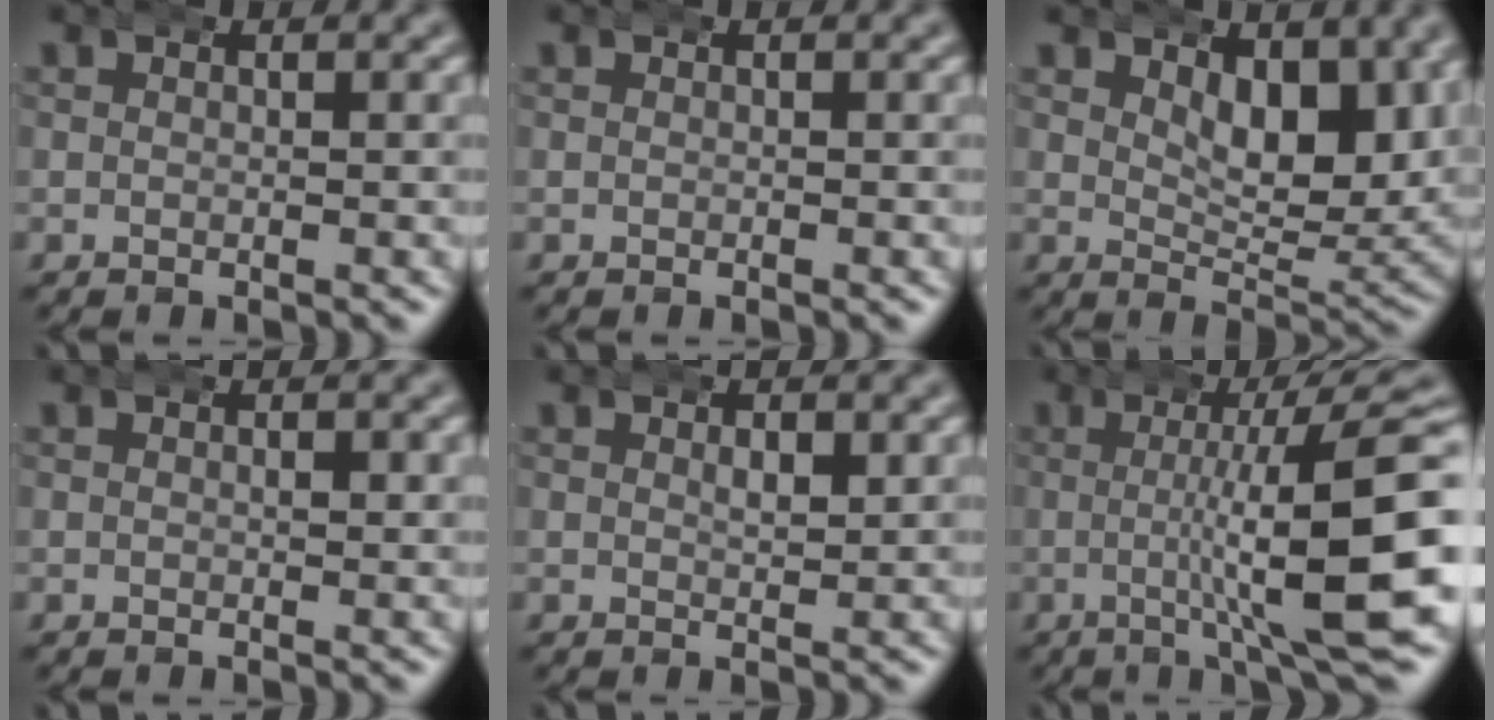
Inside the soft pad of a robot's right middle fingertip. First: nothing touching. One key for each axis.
{"total": 0.0}
{"total": 6.6, "fx": 3.0, "fy": 2.8, "fz": 5.1, "tx": -0.076, "ty": -0.021, "tz": 0.050}
{"total": 0.9, "fx": 0.3, "fy": 0.4, "fz": 0.7, "tx": -0.008, "ty": 0.000, "tz": 0.002}
{"total": 1.7, "fx": 0.8, "fy": 0.7, "fz": 1.3, "tx": -0.014, "ty": -0.001, "tz": 0.013}
{"total": 11.1, "fx": 0.3, "fy": 2.4, "fz": 10.8, "tx": -0.144, "ty": 0.009, "tz": 0.004}